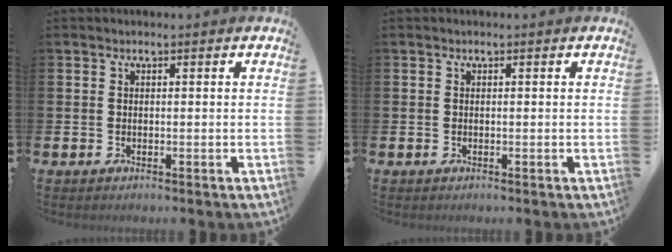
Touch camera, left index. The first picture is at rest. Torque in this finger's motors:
{"motor_torque": [0.00, 0.00, -0.02, 0.01]}